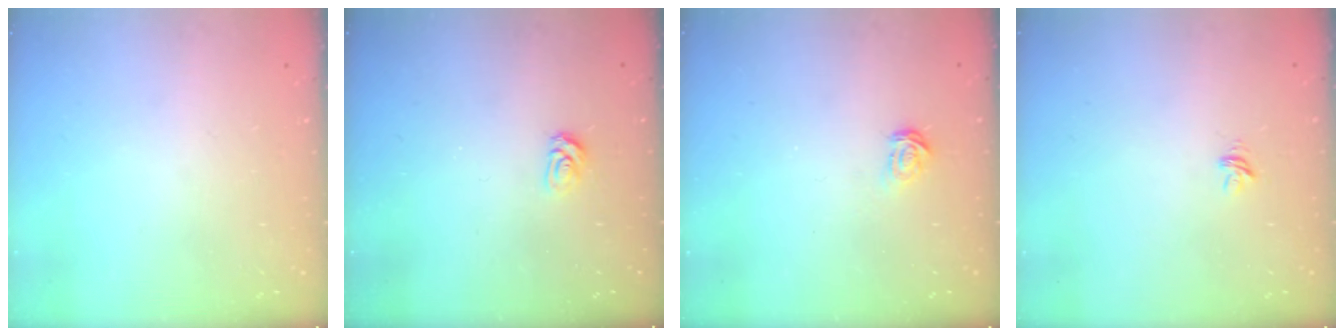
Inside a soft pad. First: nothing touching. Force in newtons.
{"total": 3.1, "press": 3.1, "slide": 0.3}
{"total": 2.3, "press": 2.3, "slide": 0.3}
{"total": 3.9, "press": 3.9, "slide": 0.2}